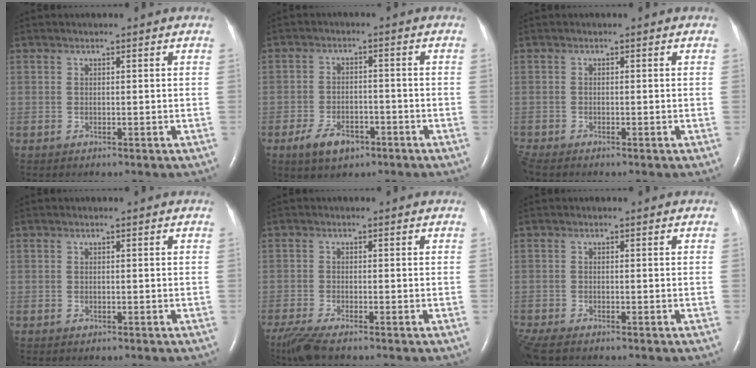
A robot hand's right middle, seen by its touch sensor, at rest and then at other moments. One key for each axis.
{"total": 5.9, "fx": -3.5, "fy": 3.1, "fz": 3.6, "tx": -0.070, "ty": 0.000, "tz": -0.055}
{"total": 1.2, "fx": -1.2, "fy": 0.1, "fz": 0.3, "tx": -0.012, "ty": -0.005, "tz": -0.023}
{"total": 0.0}
{"total": 5.0, "fx": -4.0, "fy": 0.3, "fz": 3.0, "tx": -0.065, "ty": -0.017, "tz": -0.076}
{"total": 3.5, "fx": -2.9, "fy": 0.8, "fz": 1.7, "tx": -0.042, "ty": -0.012, "tz": -0.053}